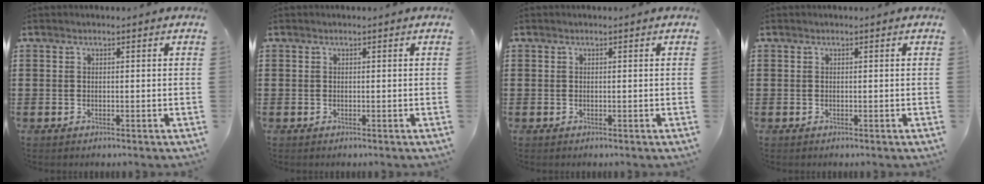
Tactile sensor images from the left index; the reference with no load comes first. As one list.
[{"total": 0.0}, {"total": 0.0}, {"total": 0.0}]